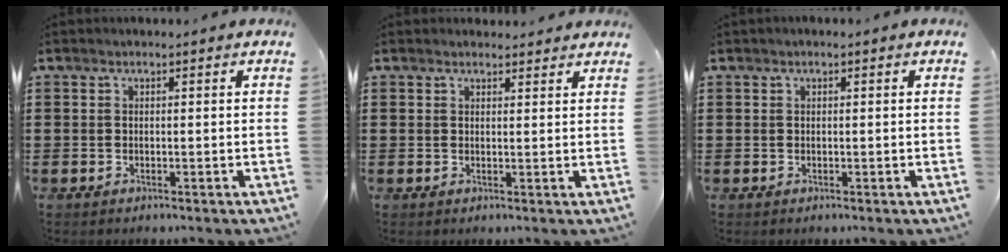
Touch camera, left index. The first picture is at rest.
{"total": 1.5, "force": [1.5, 0.3, 0.1], "torque": [-0.004, 0.003, 0.030]}
{"total": 0.0}